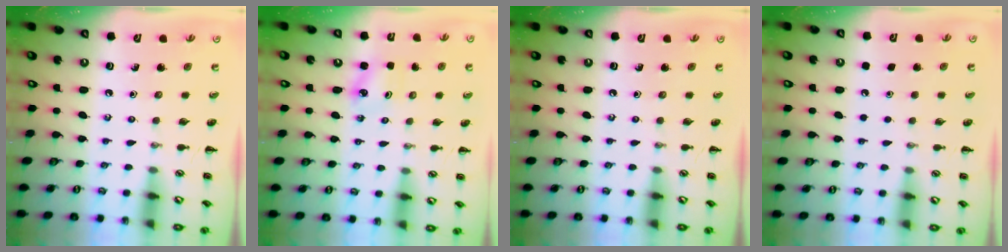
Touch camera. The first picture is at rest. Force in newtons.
{"total": 2.2, "press": 2.2, "slide": 0.3}
{"total": 0.0}
{"total": 1.8, "press": 1.7, "slide": 0.1}